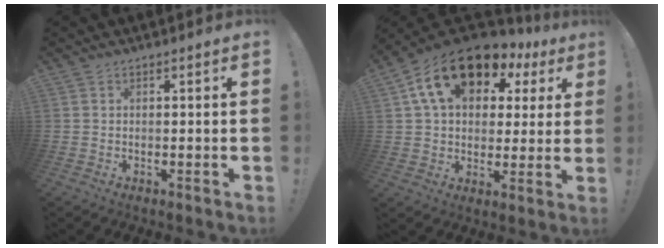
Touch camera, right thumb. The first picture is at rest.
{"total": 18.5, "force": [9.9, 11.0, 11.0], "torque": [-0.179, -0.046, 0.178]}